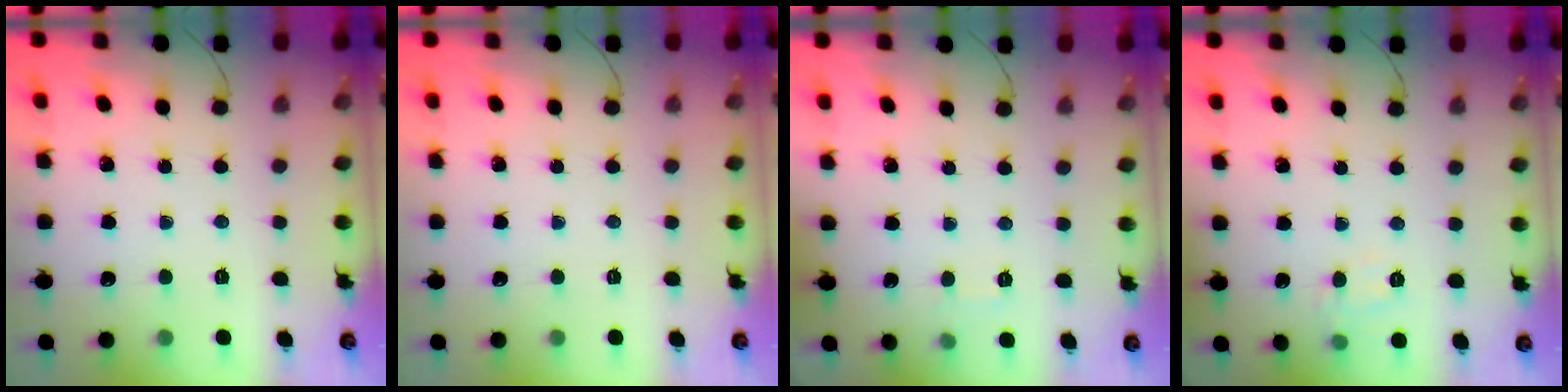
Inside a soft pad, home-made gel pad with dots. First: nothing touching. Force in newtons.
{"total": 0.0}
{"total": 1.9, "press": 1.4, "slide": 1.3}
{"total": 6.7, "press": 6.7, "slide": 1.0}